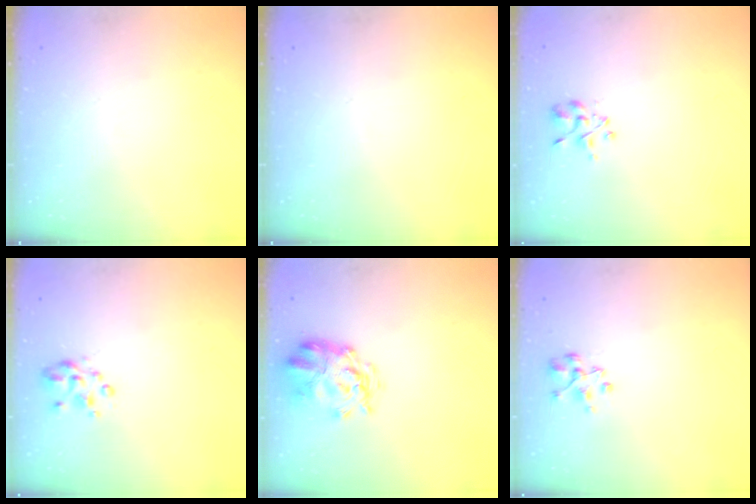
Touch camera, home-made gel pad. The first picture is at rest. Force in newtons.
{"total": 0.0}
{"total": 2.5, "press": 2.2, "slide": 1.0}
{"total": 3.7, "press": 3.4, "slide": 1.4}
{"total": 4.0, "press": 3.7, "slide": 1.5}
{"total": 2.8, "press": 2.8, "slide": 0.2}